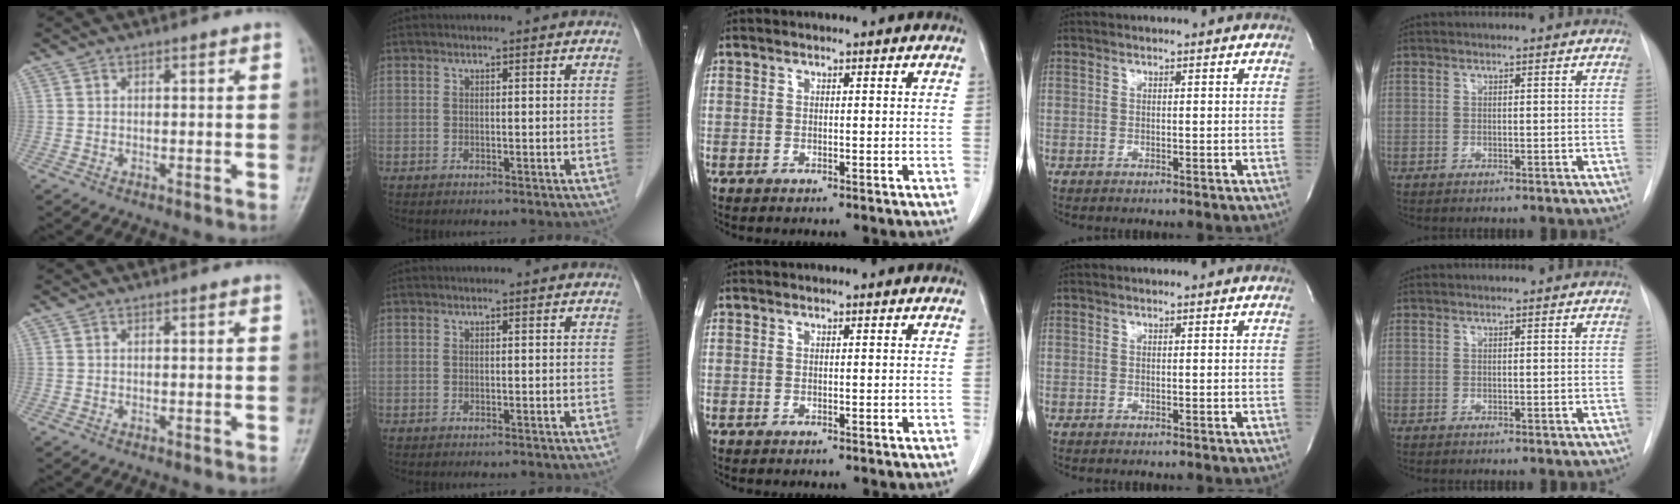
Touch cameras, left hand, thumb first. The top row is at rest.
{}